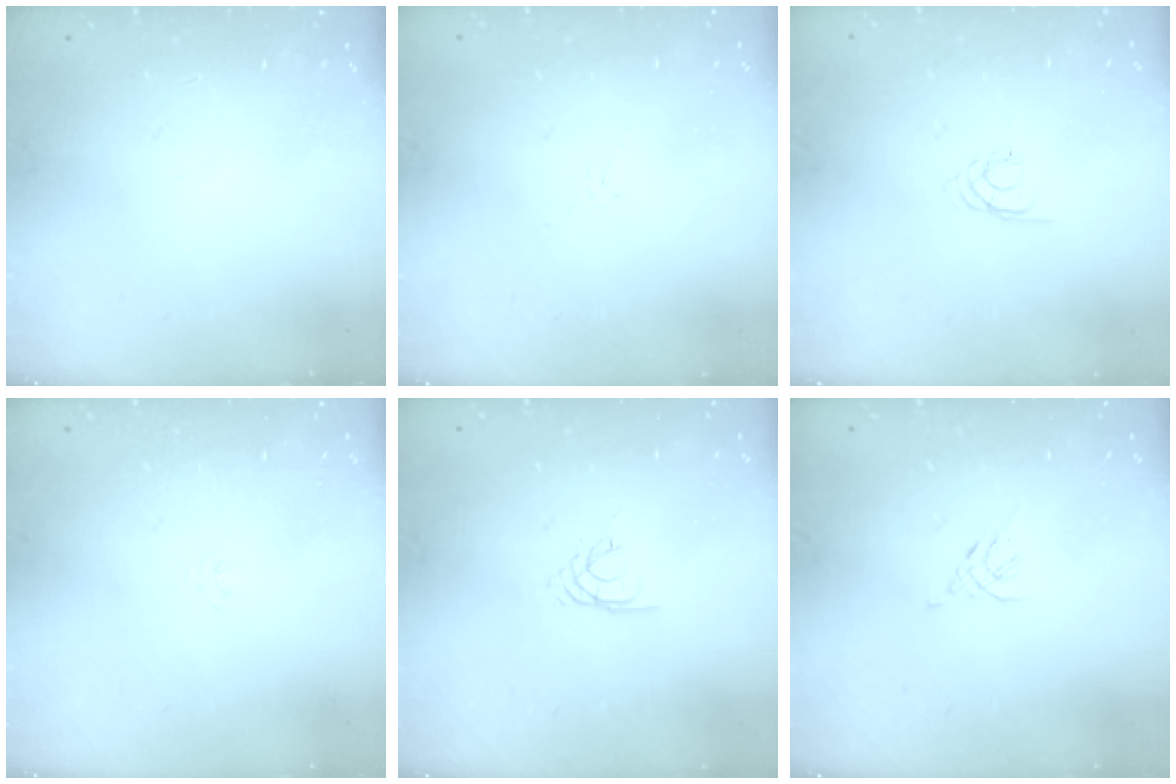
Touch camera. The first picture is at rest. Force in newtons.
{"total": 2.1, "press": 2.0, "slide": 0.6}
{"total": 1.6, "press": 1.6, "slide": 0.3}
{"total": 2.6, "press": 2.6, "slide": 0.3}
{"total": 1.7, "press": 1.7, "slide": 0.4}
{"total": 2.7, "press": 2.6, "slide": 0.7}